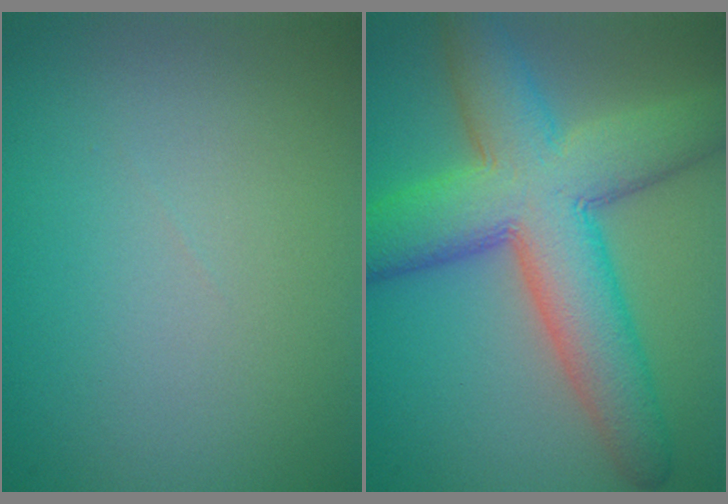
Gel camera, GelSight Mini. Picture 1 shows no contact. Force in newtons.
{"total": 10.4, "press": 10.4, "slide": 0.5}